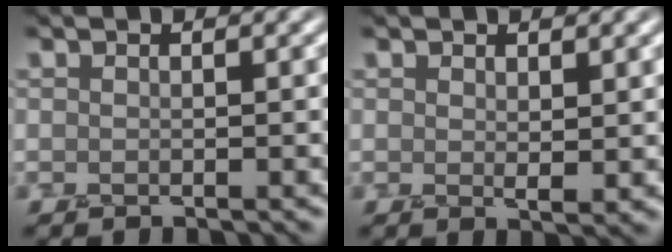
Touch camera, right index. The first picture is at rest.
{"total": 1.2, "force": [0.6, 0.3, 1.0], "torque": [-0.016, -0.005, 0.013]}